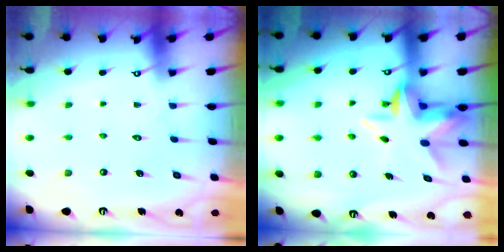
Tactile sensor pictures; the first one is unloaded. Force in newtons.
{"total": 7.4, "press": 7.4, "slide": 1.1}